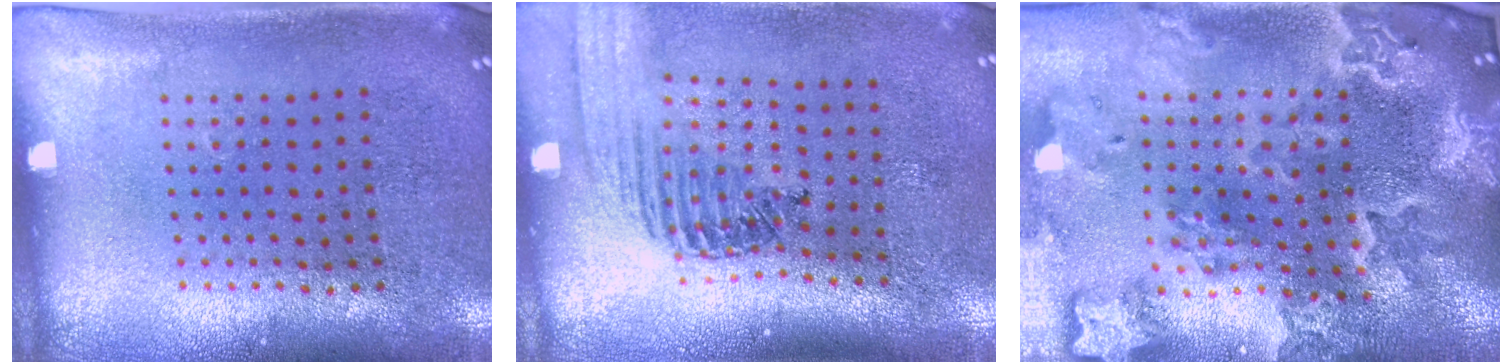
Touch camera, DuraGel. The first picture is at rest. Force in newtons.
{"total": 1.4, "press": 1.4, "slide": 0.1}
{"total": 4.2, "press": 3.5, "slide": 2.4}